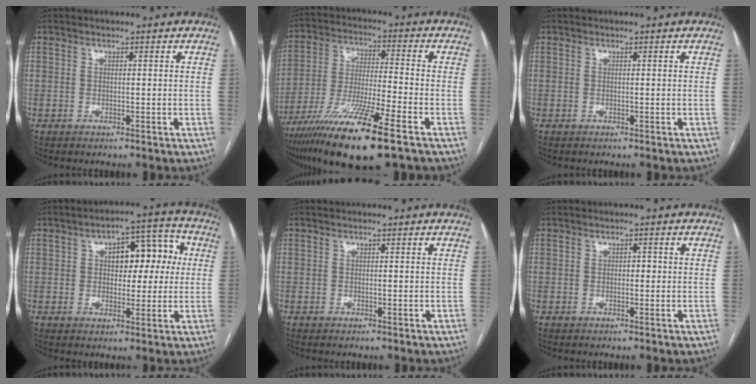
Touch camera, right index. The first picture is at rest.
{"total": 16.8, "force": [-10.1, 0.8, 13.4], "torque": [-0.259, -0.045, -0.182]}
{"total": 0.0}
{"total": 9.2, "force": [1.8, 4.7, 7.7], "torque": [-0.096, 0.040, 0.028]}
{"total": 0.0}
{"total": 0.9, "force": [0.0, 0.6, 0.7], "torque": [-0.006, 0.003, -0.002]}